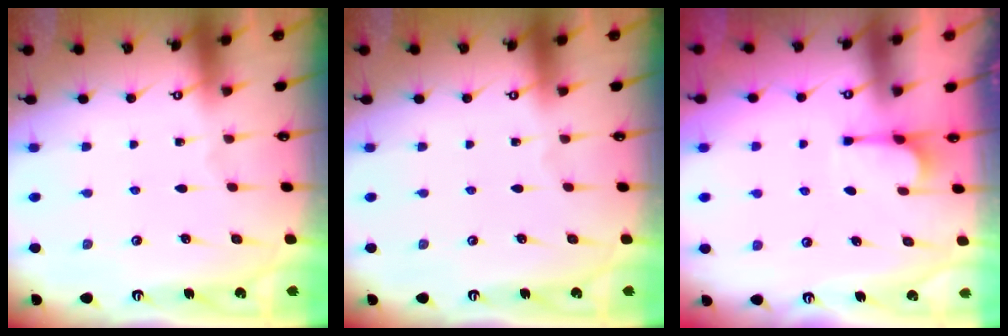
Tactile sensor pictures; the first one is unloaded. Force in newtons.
{"total": 0.0}
{"total": 2.0, "press": 1.7, "slide": 1.1}